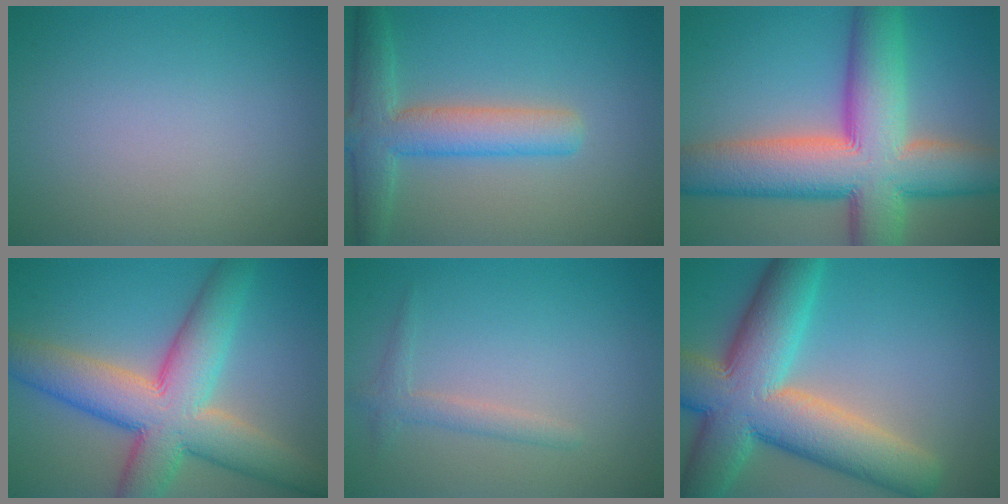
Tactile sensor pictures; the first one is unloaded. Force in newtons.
{"total": 5.6, "press": 5.5, "slide": 0.4}
{"total": 13.7, "press": 13.7, "slide": 0.8}
{"total": 10.6, "press": 10.5, "slide": 0.6}
{"total": 1.6, "press": 1.6, "slide": 0.1}
{"total": 12.8, "press": 12.8, "slide": 0.7}